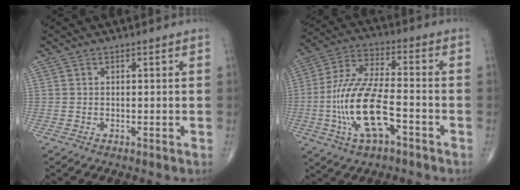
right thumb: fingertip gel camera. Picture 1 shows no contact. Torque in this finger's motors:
{"motor_torque": [2.61, 2.40, 0.98, -1.14, 0.61]}